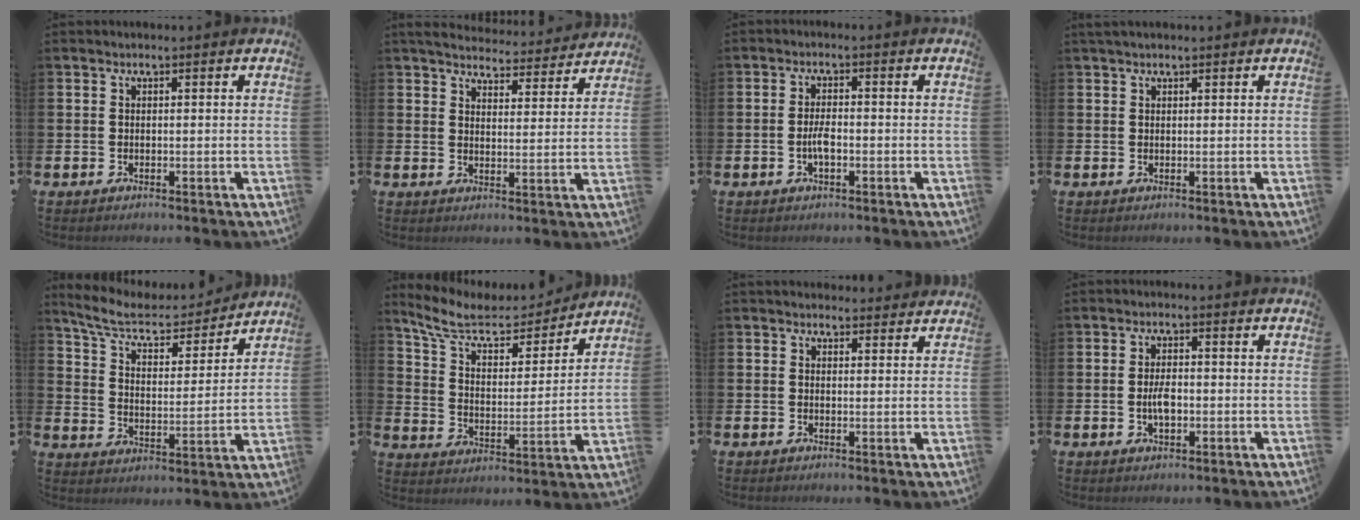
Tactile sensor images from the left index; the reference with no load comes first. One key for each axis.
{"total": 4.8, "fx": 4.7, "fy": 0.9, "fz": 0.4, "tx": -0.026, "ty": -0.037, "tz": 0.080}
{"total": 2.7, "fx": -0.7, "fy": 1.0, "fz": 2.4, "tx": -0.043, "ty": 0.003, "tz": -0.013}
{"total": 1.0, "fx": 0.9, "fy": 0.3, "fz": 0.4, "tx": 0.000, "ty": 0.000, "tz": 0.014}
{"total": 8.3, "fx": 7.5, "fy": 2.3, "fz": 2.8, "tx": -0.088, "ty": -0.054, "tz": 0.128}
{"total": 9.2, "fx": 8.0, "fy": 3.1, "fz": 3.3, "tx": -0.101, "ty": -0.051, "tz": 0.136}
{"total": 2.0, "fx": 1.9, "fy": 0.6, "fz": 0.0, "tx": 0.005, "ty": -0.004, "tz": 0.033}
{"total": 3.1, "fx": -0.5, "fy": 1.4, "fz": 2.7, "tx": -0.041, "ty": 0.000, "tz": -0.011}